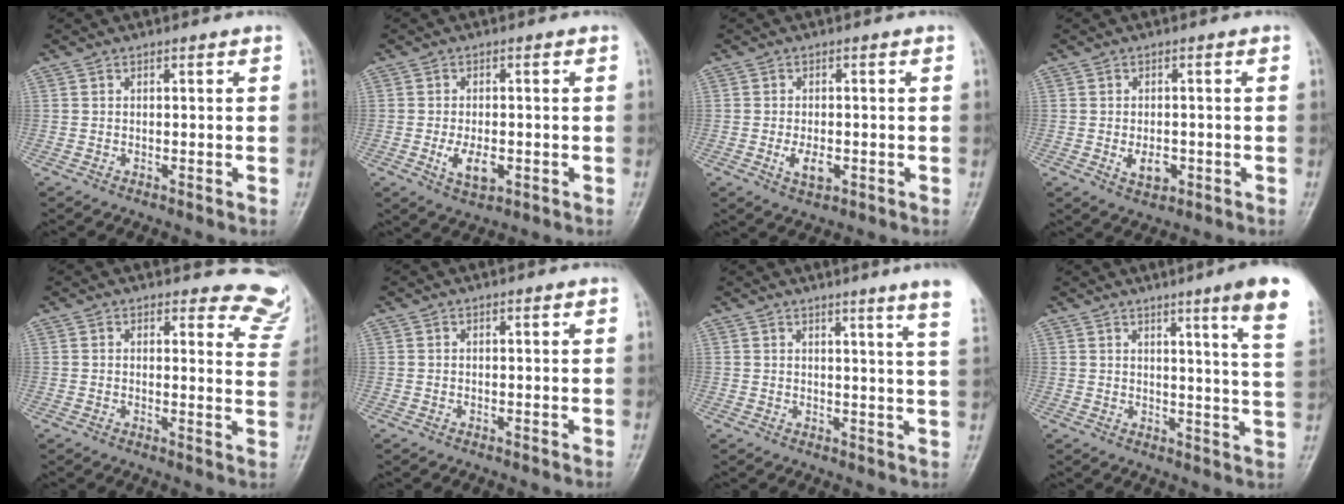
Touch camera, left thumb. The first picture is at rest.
{"total": 5.0, "force": [-1.3, 2.7, 4.1], "torque": [-0.069, -0.004, -0.017]}
{"total": 3.8, "force": [-1.1, 2.0, 3.0], "torque": [-0.052, -0.003, -0.014]}
{"total": 3.9, "force": [-1.0, 2.5, 2.9], "torque": [-0.039, -0.001, -0.010]}
{"total": 9.9, "force": [9.4, 3.2, -0.5], "torque": [0.065, -0.084, 0.060]}
{"total": 0.0}
{"total": 8.4, "force": [6.1, -1.0, 5.7], "torque": [-0.069, -0.032, 0.054]}
{"total": 11.5, "force": [6.8, -0.2, 9.2], "torque": [-0.116, -0.034, 0.073]}